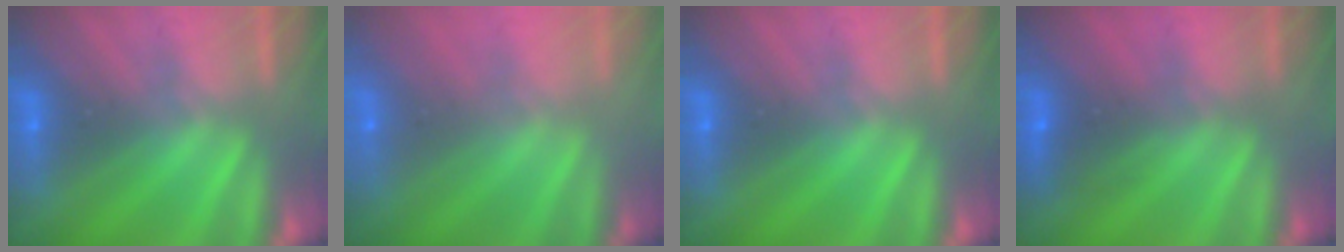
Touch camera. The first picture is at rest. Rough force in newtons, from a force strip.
{"total": 7.0}
{"total": 0.0}
{"total": 2.4}